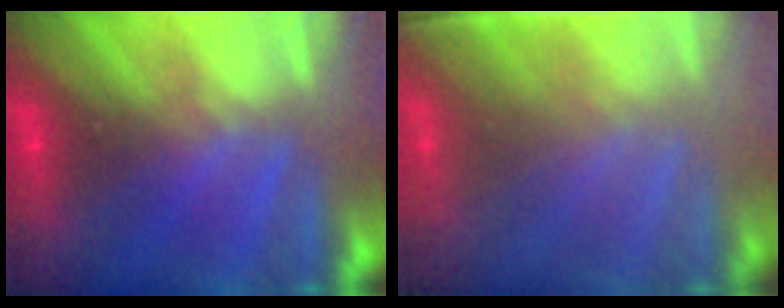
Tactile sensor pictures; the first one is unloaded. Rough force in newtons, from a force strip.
{"total": 1.0}